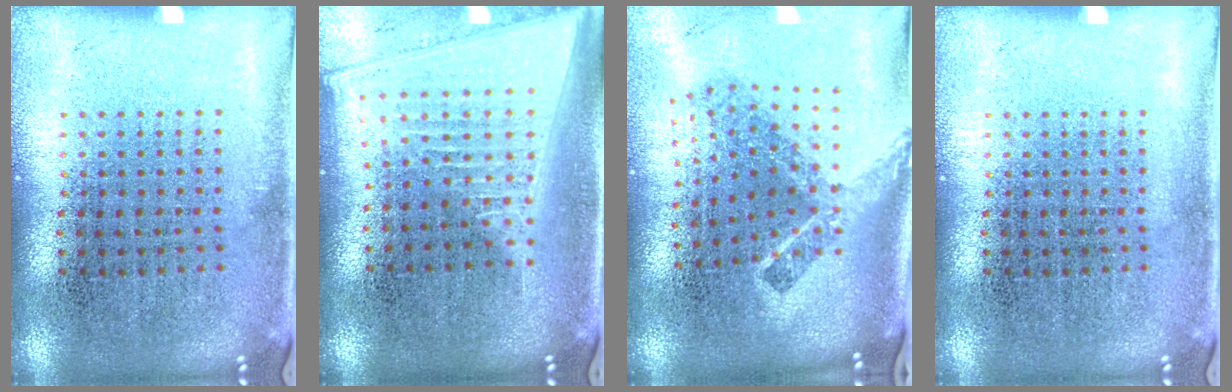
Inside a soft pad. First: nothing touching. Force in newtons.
{"total": 2.2, "press": 1.8, "slide": 1.3}
{"total": 2.4, "press": 1.6, "slide": 1.7}
{"total": 0.0}